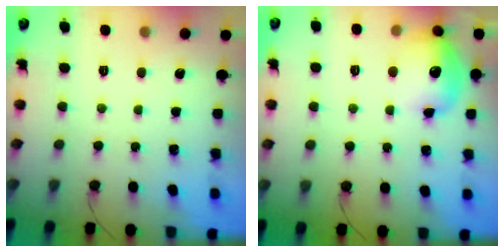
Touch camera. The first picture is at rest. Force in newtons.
{"total": 13.4, "press": 13.4, "slide": 0.8}